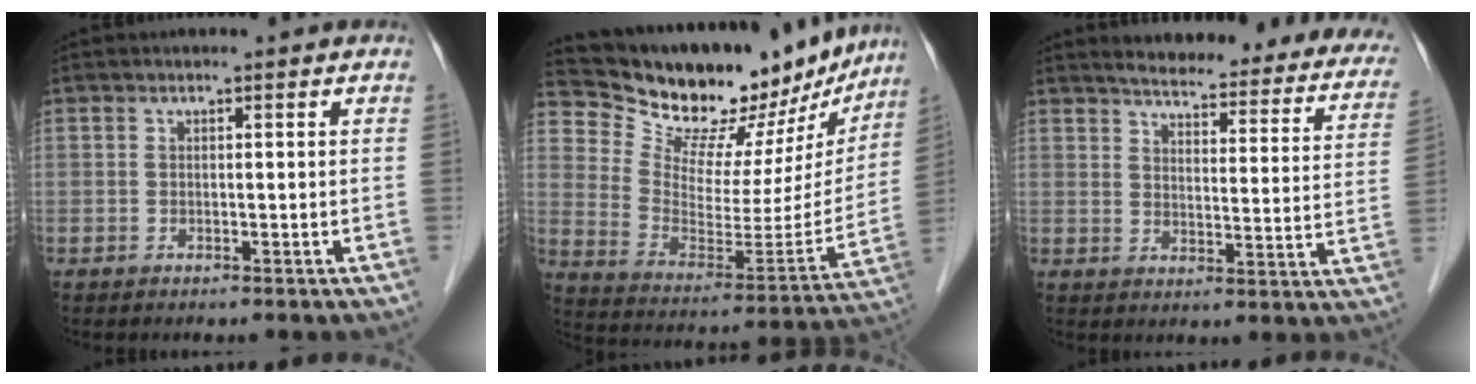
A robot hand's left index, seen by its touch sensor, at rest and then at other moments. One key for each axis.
{"total": 23.4, "fx": 20.9, "fy": 7.4, "fz": 7.5, "tx": -0.109, "ty": -0.040, "tz": 0.296}
{"total": 25.1, "fx": 22.4, "fy": 5.3, "fz": 10.0, "tx": -0.112, "ty": -0.048, "tz": 0.250}